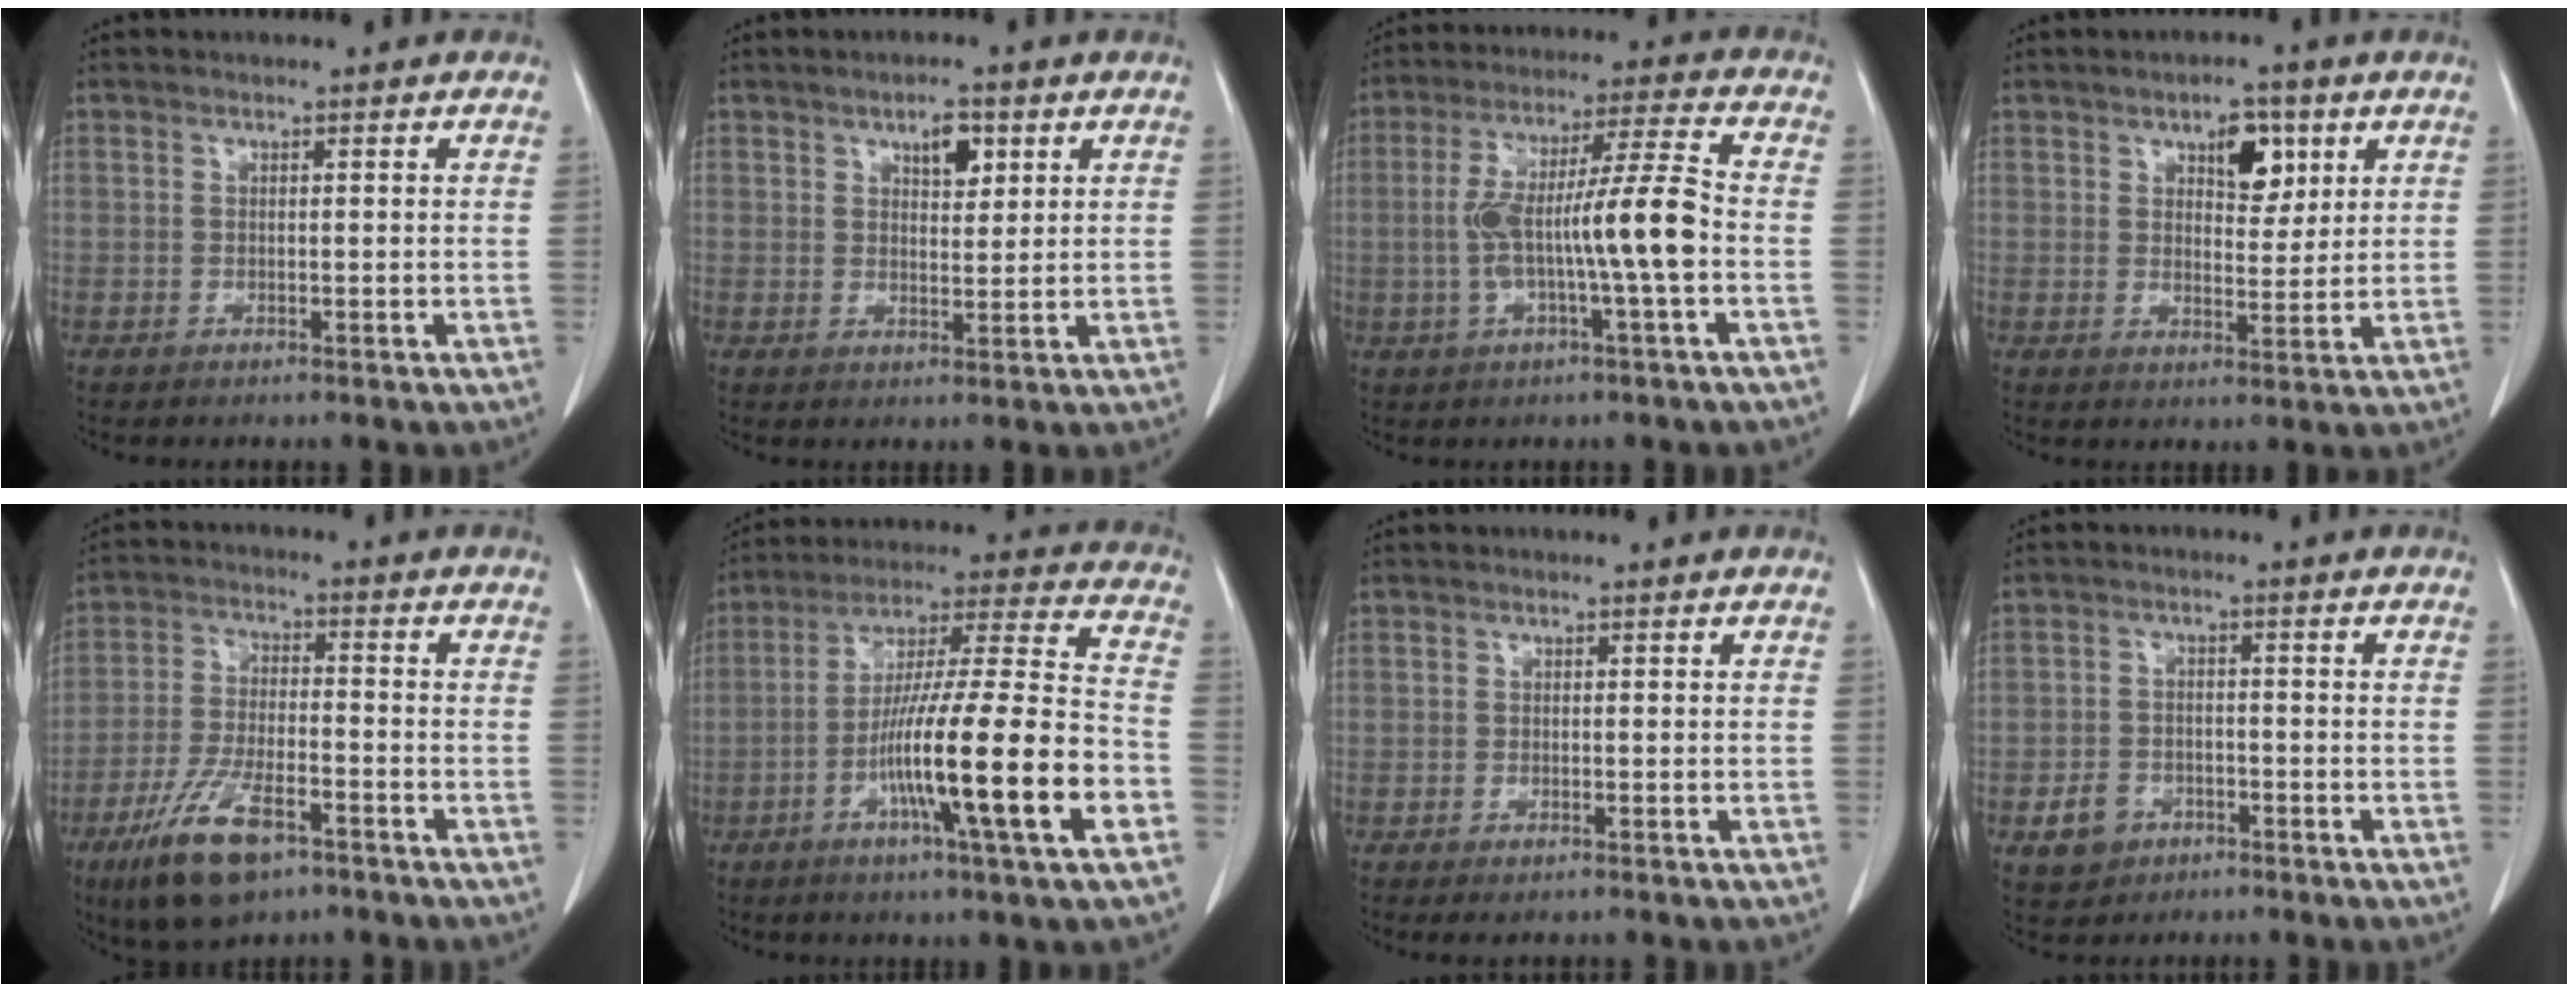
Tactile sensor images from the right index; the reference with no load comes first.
{"total": 3.9, "force": [2.0, 1.7, 2.9], "torque": [-0.043, -0.001, 0.032]}
{"total": 12.0, "force": [-1.7, 0.2, 11.9], "torque": [-0.224, 0.018, -0.034]}
{"total": 5.7, "force": [2.8, 2.8, 4.1], "torque": [-0.058, 0.003, 0.044]}
{"total": 11.6, "force": [-7.1, 3.7, 8.5], "torque": [-0.175, -0.015, -0.124]}
{"total": 19.8, "force": [-6.9, 0.1, 18.6], "torque": [-0.305, -0.011, -0.119]}
{"total": 2.1, "force": [-1.5, 0.7, 1.4], "torque": [-0.021, -0.004, -0.018]}
{"total": 4.7, "force": [-2.5, 3.6, 1.6], "torque": [-0.032, 0.006, -0.036]}